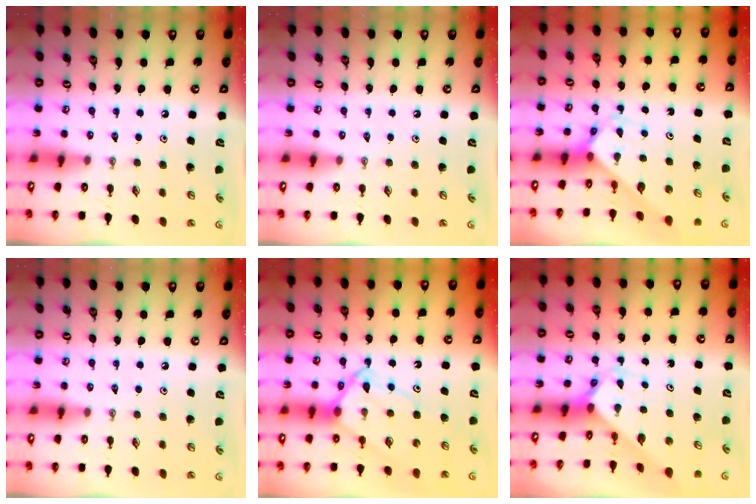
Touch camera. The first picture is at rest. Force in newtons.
{"total": 0.0}
{"total": 2.9, "press": 2.9, "slide": 0.2}
{"total": 0.0}
{"total": 10.4, "press": 10.3, "slide": 0.9}
{"total": 2.6, "press": 2.6, "slide": 0.2}